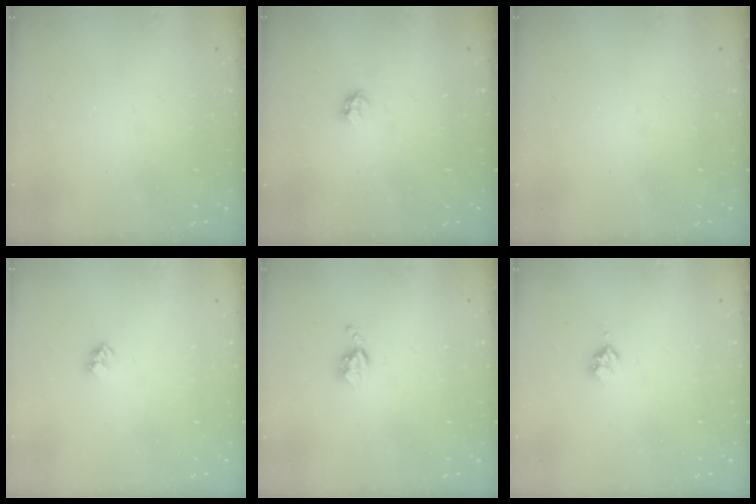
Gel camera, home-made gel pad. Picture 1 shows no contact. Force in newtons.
{"total": 2.8, "press": 2.8, "slide": 0.5}
{"total": 0.0}
{"total": 2.4, "press": 2.4, "slide": 0.2}
{"total": 5.1, "press": 5.1, "slide": 0.7}
{"total": 2.5, "press": 2.5, "slide": 0.3}